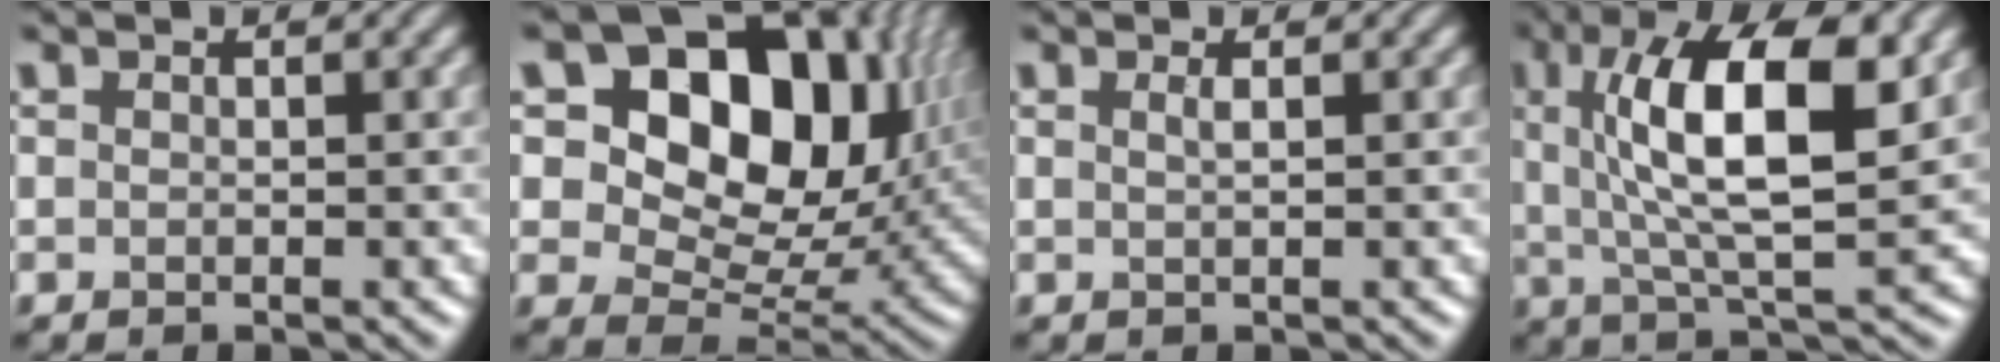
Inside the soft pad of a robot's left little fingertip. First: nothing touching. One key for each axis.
{"total": 18.2, "fx": 6.4, "fy": 12.1, "fz": 12.0, "tx": -0.189, "ty": 0.038, "tz": 0.103}
{"total": 1.0, "fx": 0.3, "fy": 0.3, "fz": 0.9, "tx": -0.010, "ty": 0.004, "tz": 0.003}
{"total": 11.4, "fx": 3.1, "fy": 3.5, "fz": 10.4, "tx": -0.174, "ty": 0.007, "tz": 0.054}